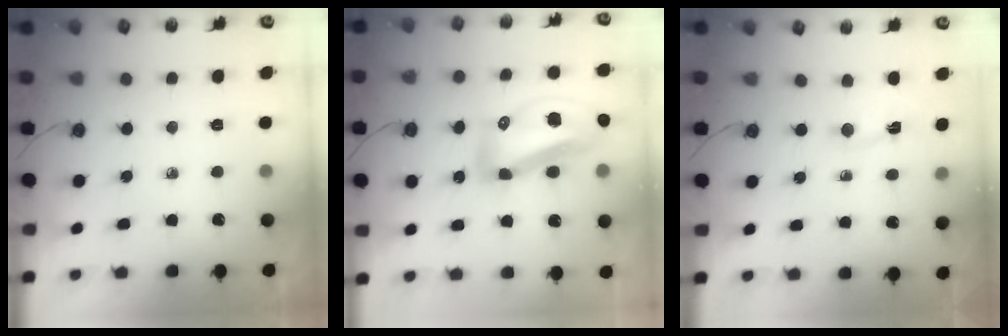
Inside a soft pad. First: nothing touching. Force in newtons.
{"total": 16.7, "press": 16.6, "slide": 2.0}
{"total": 1.1, "press": 1.0, "slide": 0.6}